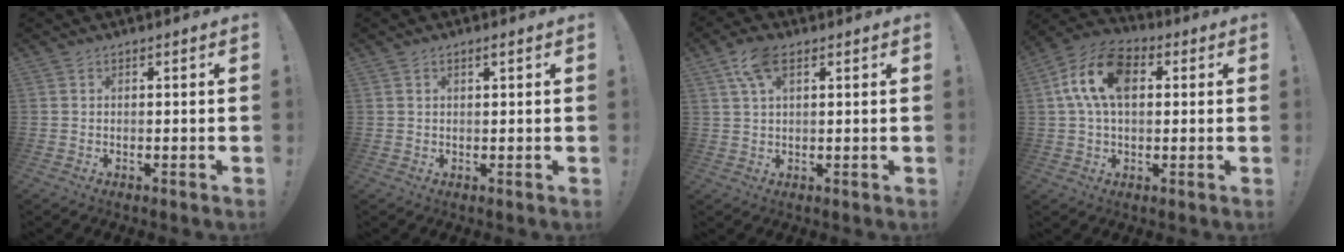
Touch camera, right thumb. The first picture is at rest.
{"total": 1.2, "force": [0.7, 0.3, 1.0], "torque": [-0.024, 0.003, 0.013]}
{"total": 7.1, "force": [3.2, 3.3, 5.4], "torque": [-0.102, 0.003, 0.062]}
{"total": 14.5, "force": [3.4, 9.2, 10.7], "torque": [-0.190, 0.010, 0.065]}